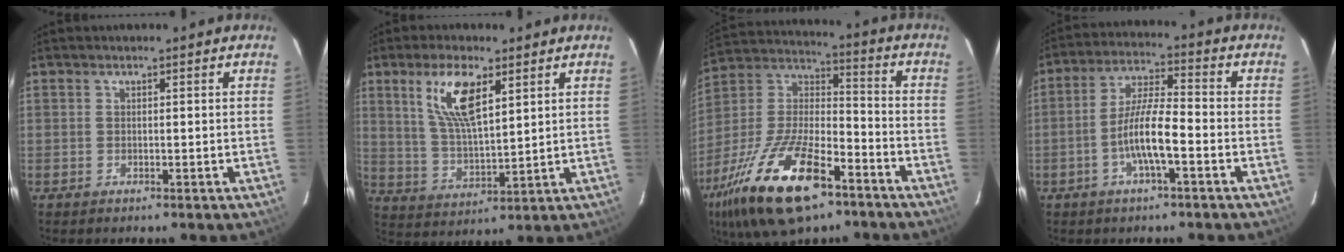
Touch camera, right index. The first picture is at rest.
{"total": 10.6, "force": [5.1, 3.5, 8.6], "torque": [-0.166, 0.005, 0.105]}
{"total": 24.2, "force": [-14.0, 9.7, 17.2], "torque": [-0.351, -0.022, -0.249]}
{"total": 8.2, "force": [-3.2, 1.2, 7.4], "torque": [-0.152, 0.003, -0.060]}